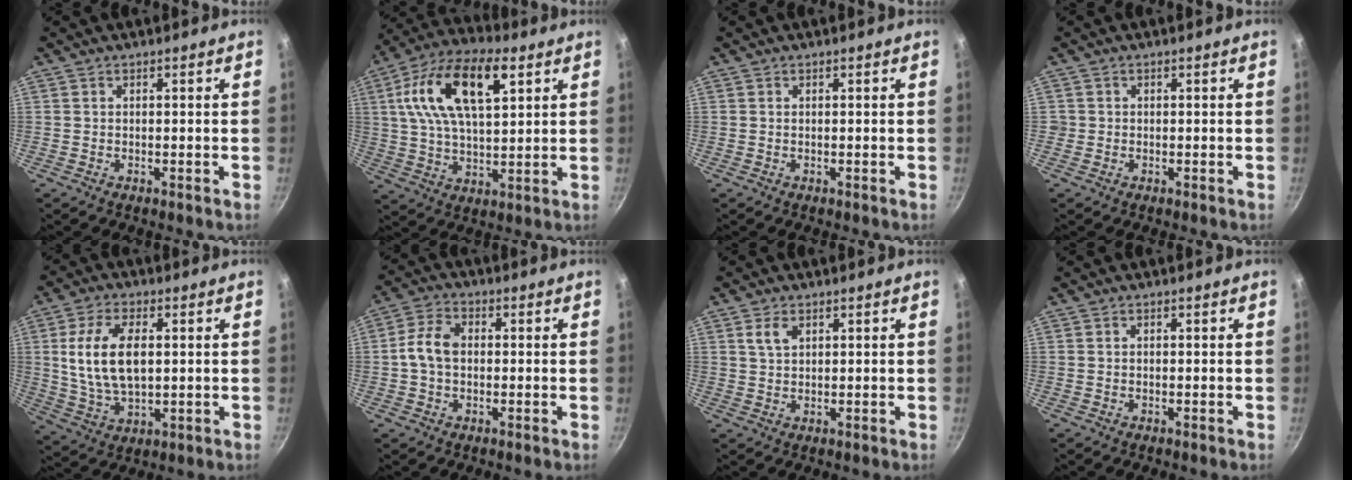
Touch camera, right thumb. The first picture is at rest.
{"total": 18.5, "force": [6.4, 8.7, 15.0], "torque": [-0.272, 0.007, 0.111]}
{"total": 0.0}
{"total": 1.0, "force": [-0.1, 1.0, 0.0], "torque": [0.005, 0.005, -0.003]}
{"total": 13.2, "force": [2.0, 7.1, 10.9], "torque": [-0.205, -0.001, 0.044]}
{"total": 6.8, "force": [-0.1, 4.8, 4.8], "torque": [-0.092, 0.020, -0.007]}
{"total": 3.1, "force": [1.5, 1.8, 2.0], "torque": [-0.035, -0.003, 0.033]}
{"total": 0.0}